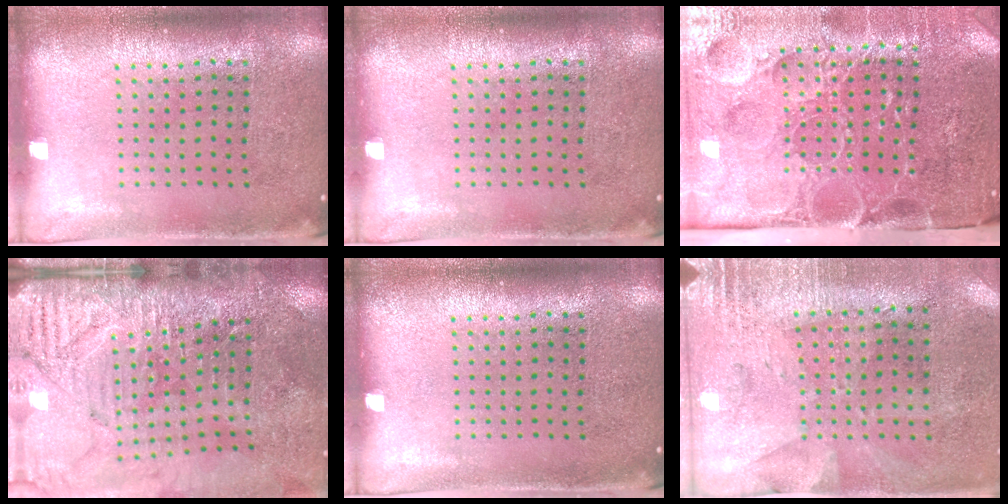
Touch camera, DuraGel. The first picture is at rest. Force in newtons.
{"total": 0.0}
{"total": 5.2, "press": 4.2, "slide": 3.0}
{"total": 3.6, "press": 3.4, "slide": 1.2}
{"total": 0.0}
{"total": 2.8, "press": 2.2, "slide": 1.6}